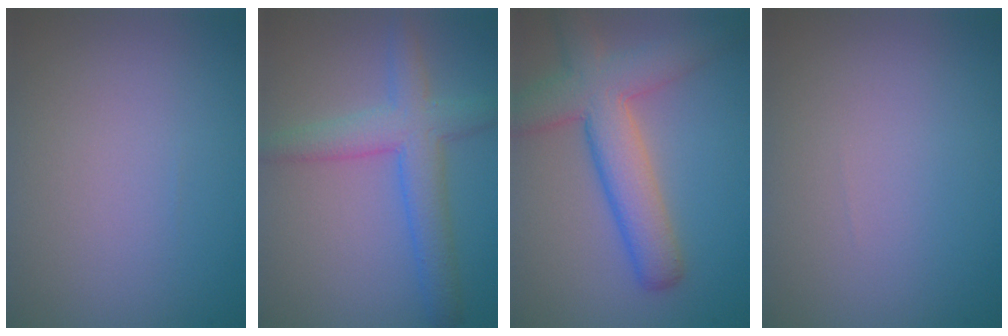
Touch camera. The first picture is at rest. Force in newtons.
{"total": 4.6, "press": 4.6, "slide": 0.2}
{"total": 6.5, "press": 6.5, "slide": 0.3}
{"total": 0.0}